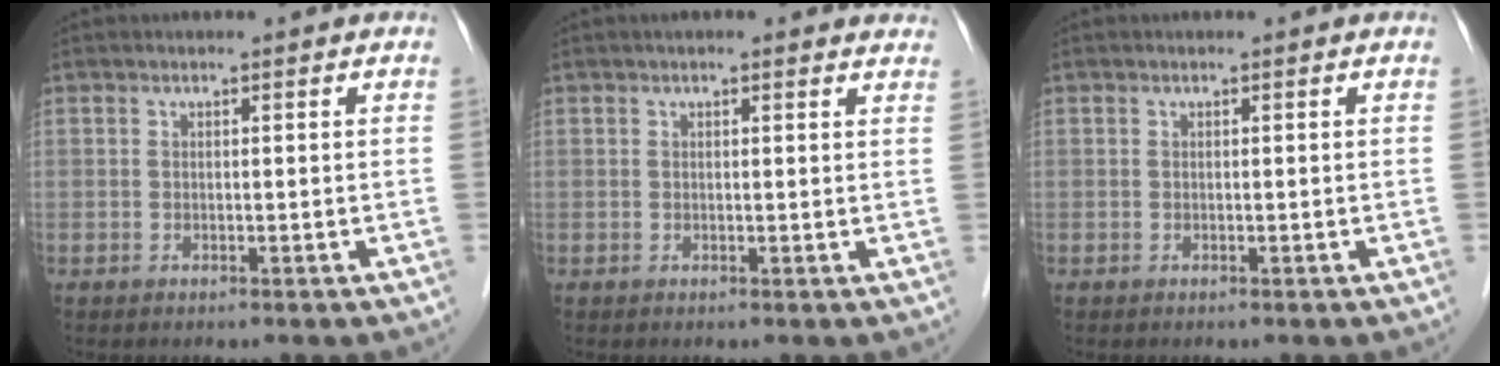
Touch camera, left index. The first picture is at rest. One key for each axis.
{"total": 4.8, "fx": 4.1, "fy": 1.1, "fz": 2.3, "tx": -0.020, "ty": 0.019, "tz": 0.035}
{"total": 0.0}